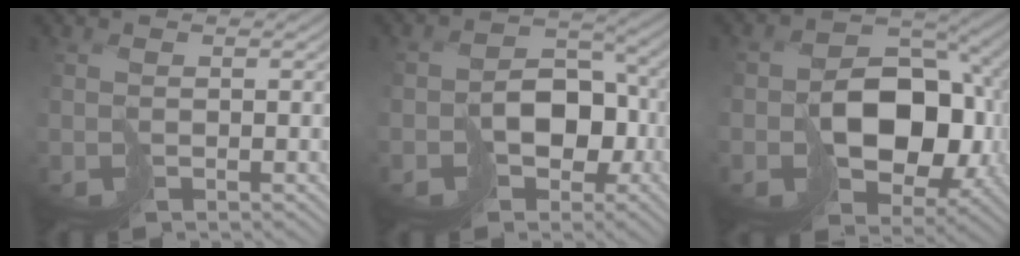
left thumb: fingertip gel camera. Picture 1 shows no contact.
{"total": 7.0, "force": [-2.9, 5.2, 3.7], "torque": [-0.043, -0.005, -0.048]}
{"total": 12.1, "force": [-2.0, 8.9, 8.0], "torque": [-0.110, -0.013, -0.030]}